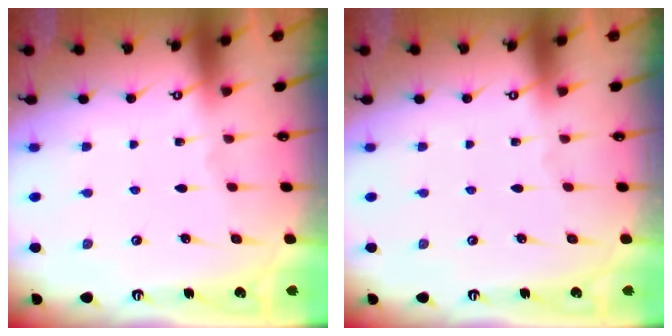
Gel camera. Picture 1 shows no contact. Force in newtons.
{"total": 0.0}